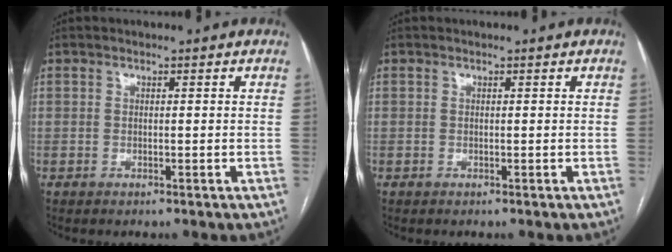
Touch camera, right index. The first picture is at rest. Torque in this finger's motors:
{"motor_torque": [0.00, 0.00, 0.00, 0.00]}